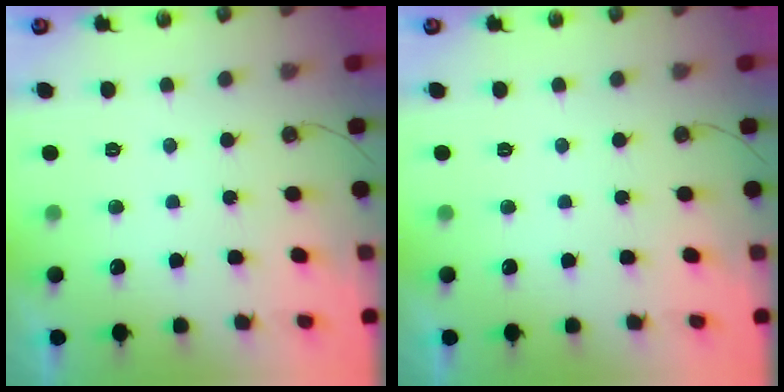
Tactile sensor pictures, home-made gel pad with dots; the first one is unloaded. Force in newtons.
{"total": 0.0}